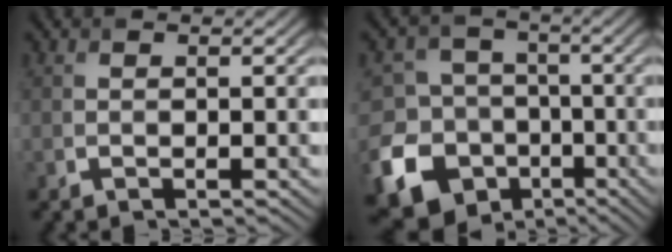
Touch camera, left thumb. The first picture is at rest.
{"total": 15.1, "force": [-7.3, 12.4, 4.4], "torque": [-0.132, -0.061, -0.136]}